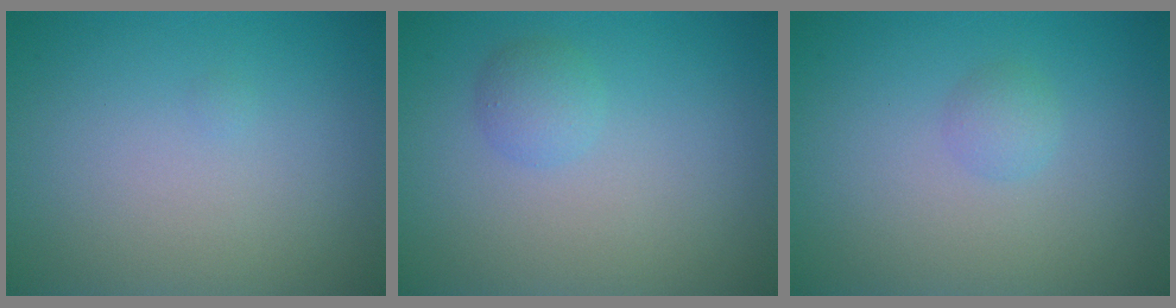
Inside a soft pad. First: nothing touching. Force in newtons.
{"total": 1.5, "press": 1.5, "slide": 0.1}
{"total": 1.1, "press": 1.1, "slide": 0.0}